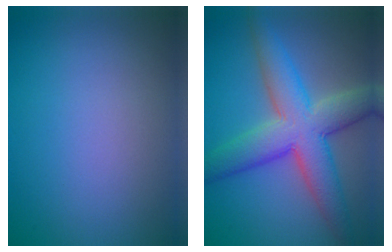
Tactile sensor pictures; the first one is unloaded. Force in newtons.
{"total": 8.3, "press": 8.3, "slide": 0.4}